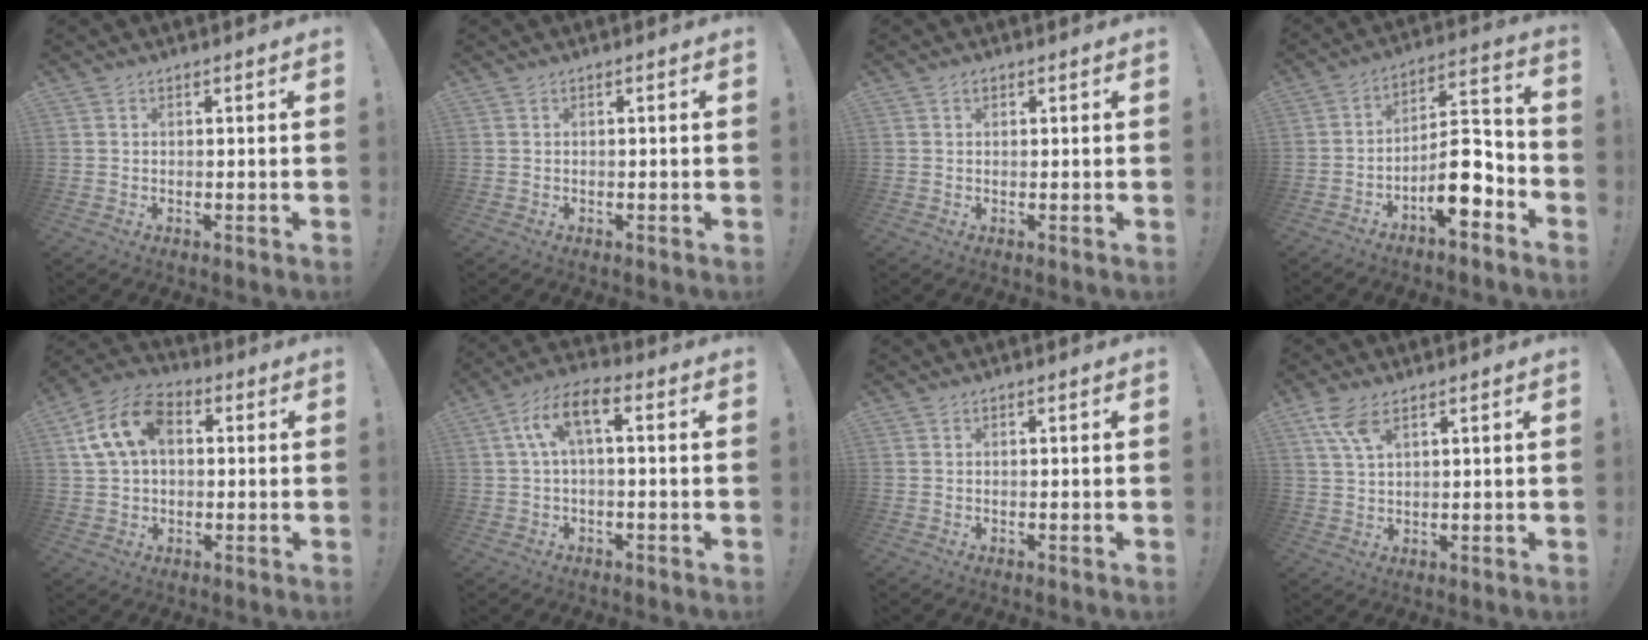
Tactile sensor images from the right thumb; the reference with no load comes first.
{"total": 0.0}
{"total": 0.8, "force": [0.4, 0.6, 0.4], "torque": [-0.005, 0.001, 0.007]}
{"total": 12.2, "force": [-6.2, 4.7, 9.4], "torque": [-0.135, 0.034, -0.102]}
{"total": 13.7, "force": [3.4, 9.2, 9.6], "torque": [-0.184, 0.015, 0.070]}
{"total": 8.5, "force": [1.6, 3.0, 7.8], "torque": [-0.154, 0.000, 0.029]}
{"total": 0.0}
{"total": 7.0, "force": [4.1, 2.9, 4.9], "torque": [-0.098, -0.011, 0.078]}